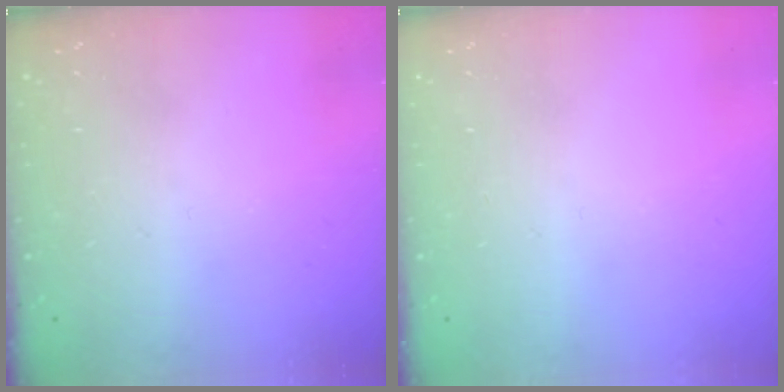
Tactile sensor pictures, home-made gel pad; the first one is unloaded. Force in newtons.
{"total": 0.0}